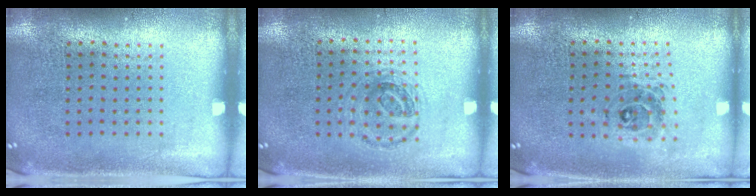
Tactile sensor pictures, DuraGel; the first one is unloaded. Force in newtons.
{"total": 0.9, "press": 0.9, "slide": 0.3}
{"total": 0.7, "press": 0.7, "slide": 0.1}